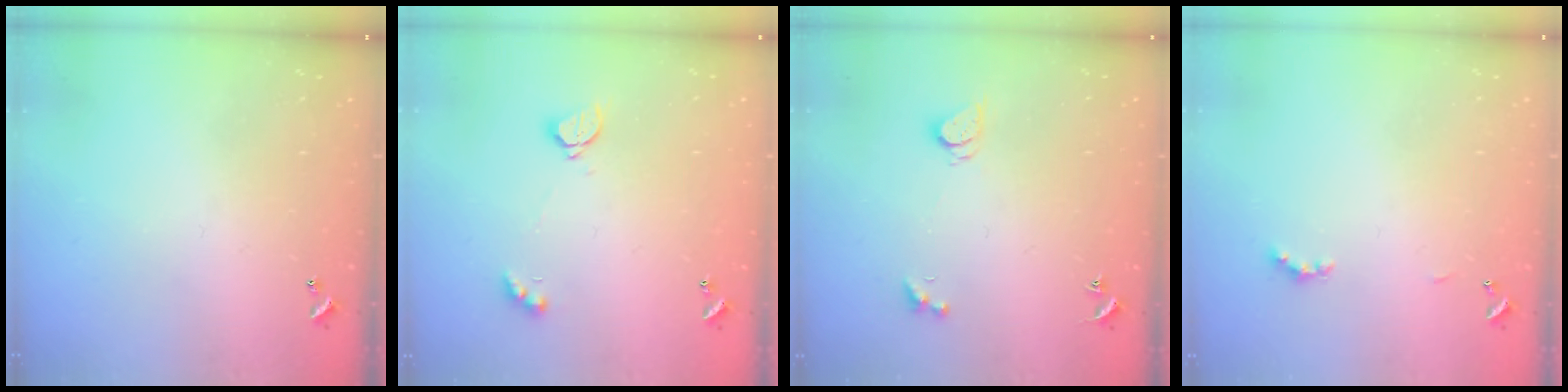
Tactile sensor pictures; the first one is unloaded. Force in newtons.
{"total": 2.2, "press": 2.2, "slide": 0.2}
{"total": 1.7, "press": 1.7, "slide": 0.4}
{"total": 2.6, "press": 2.5, "slide": 0.6}